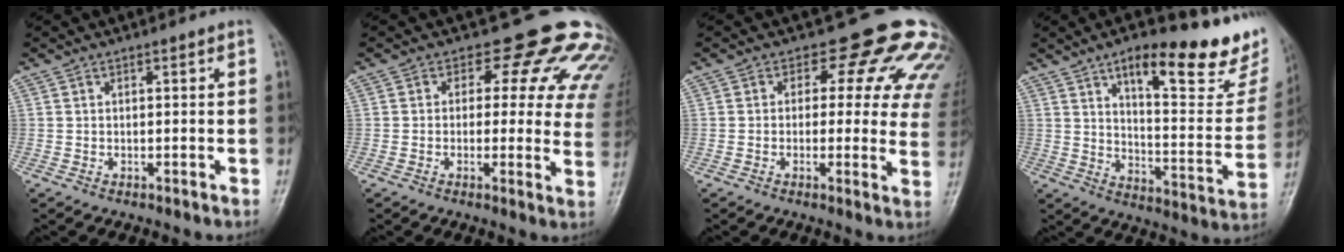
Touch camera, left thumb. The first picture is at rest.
{"total": 16.5, "force": [11.5, 8.4, 8.2], "torque": [-0.040, -0.048, 0.107]}
{"total": 15.3, "force": [9.6, 8.3, 8.5], "torque": [-0.041, -0.032, 0.084]}
{"total": 23.1, "force": [15.5, 7.2, 15.6], "torque": [-0.165, -0.078, 0.218]}